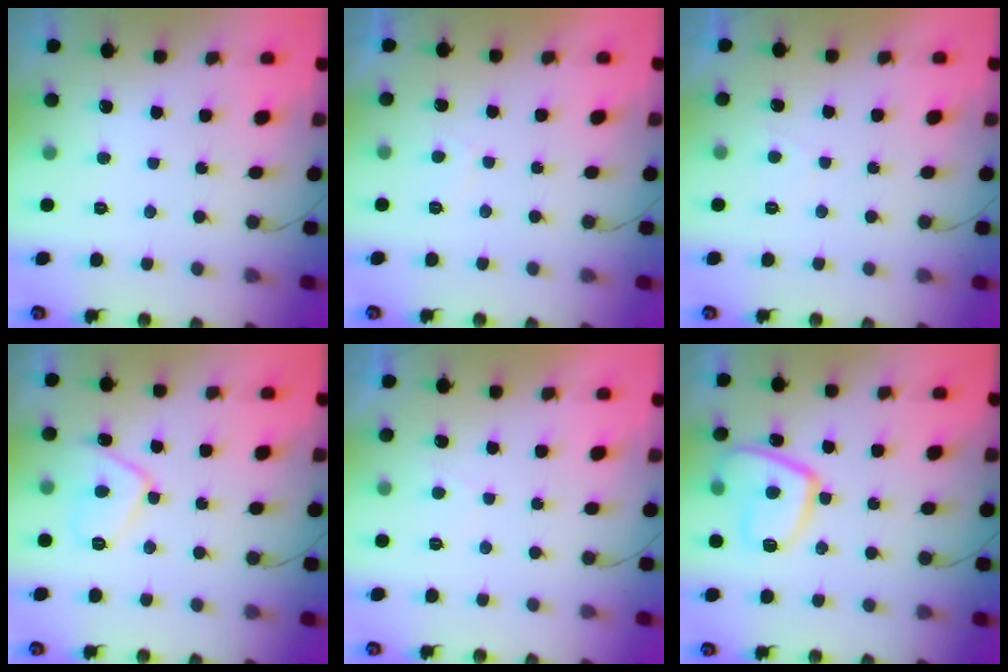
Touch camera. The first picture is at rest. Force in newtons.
{"total": 1.9, "press": 1.7, "slide": 0.7}
{"total": 2.0, "press": 1.9, "slide": 0.7}
{"total": 9.1, "press": 9.0, "slide": 0.6}
{"total": 2.0, "press": 1.9, "slide": 0.7}
{"total": 11.6, "press": 11.5, "slide": 1.5}